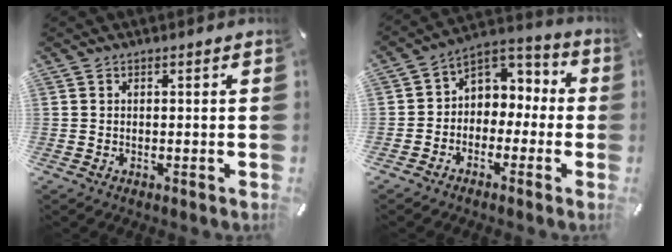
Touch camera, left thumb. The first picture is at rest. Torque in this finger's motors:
{"motor_torque": [0.31, 0.35, 0.17, 0.15, 0.06]}